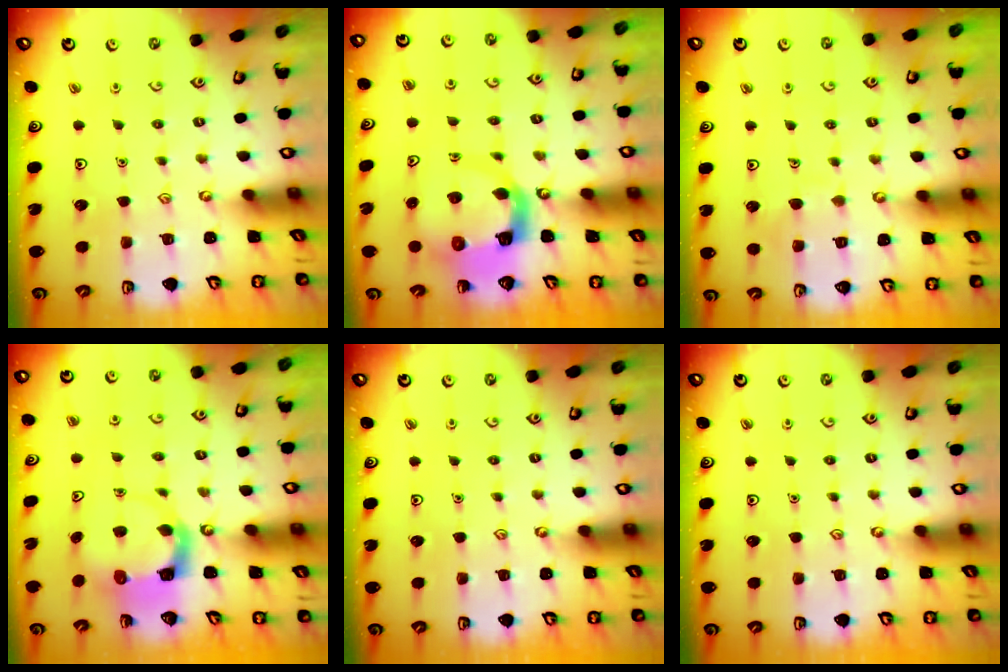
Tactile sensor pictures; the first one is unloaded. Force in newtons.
{"total": 7.3, "press": 7.2, "slide": 0.8}
{"total": 5.8, "press": 5.7, "slide": 0.6}
{"total": 3.9, "press": 3.9, "slide": 0.3}
{"total": 0.0}
{"total": 0.0}